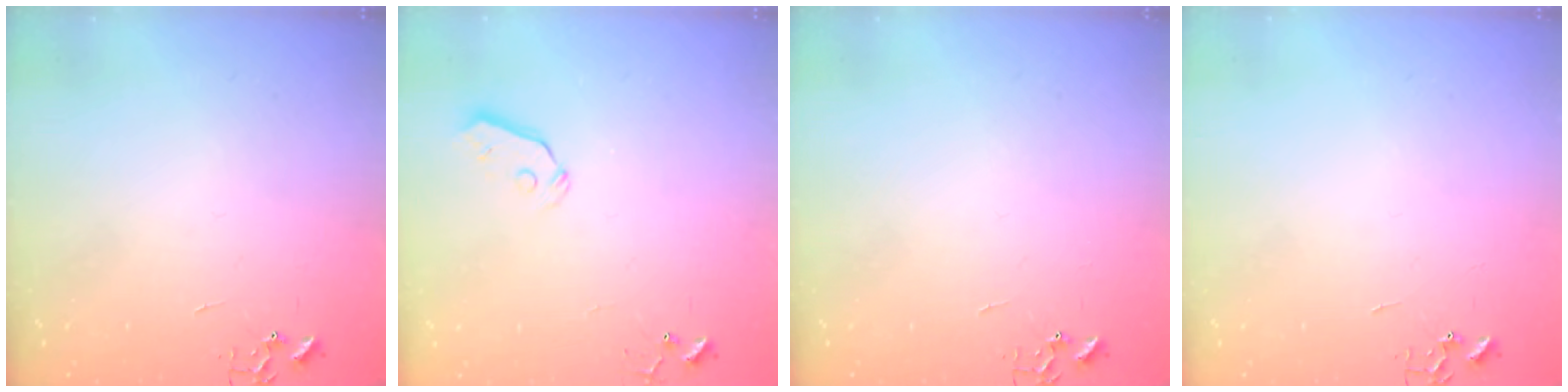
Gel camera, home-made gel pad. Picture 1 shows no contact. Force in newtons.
{"total": 3.4, "press": 3.4, "slide": 0.4}
{"total": 0.0}
{"total": 0.0}